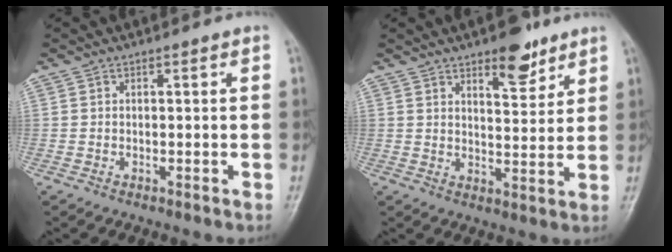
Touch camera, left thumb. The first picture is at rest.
{"total": 7.9, "force": [5.3, 3.1, 5.1], "torque": [-0.051, -0.034, 0.076]}